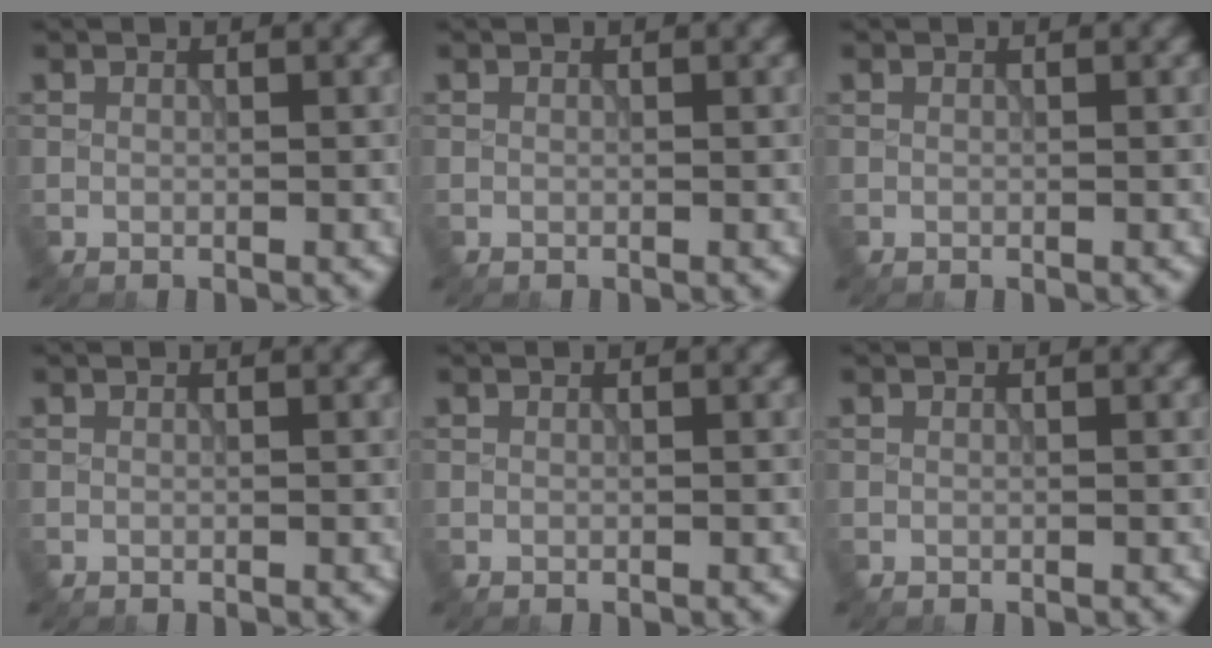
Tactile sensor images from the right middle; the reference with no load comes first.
{"total": 0.0}
{"total": 0.0}
{"total": 0.0}
{"total": 0.0}
{"total": 0.0}